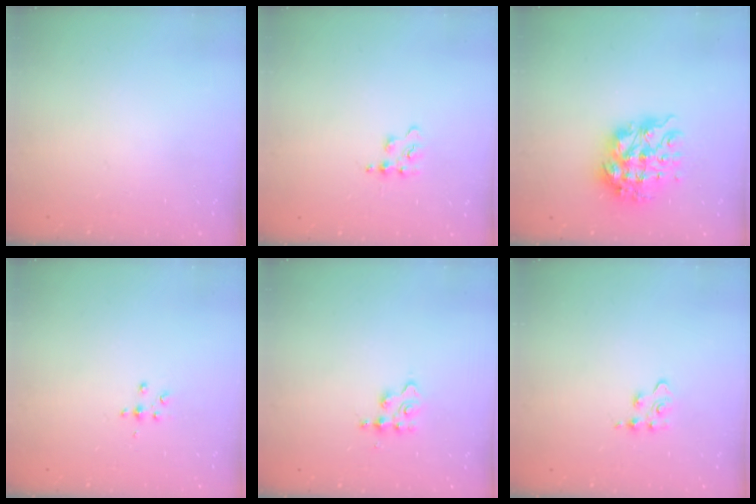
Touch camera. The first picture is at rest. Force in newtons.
{"total": 2.9, "press": 2.9, "slide": 0.4}
{"total": 11.4, "press": 11.3, "slide": 0.9}
{"total": 3.0, "press": 2.6, "slide": 1.5}
{"total": 2.1, "press": 2.1, "slide": 0.3}
{"total": 2.8, "press": 2.8, "slide": 0.3}